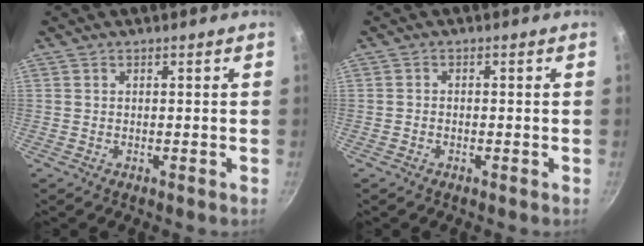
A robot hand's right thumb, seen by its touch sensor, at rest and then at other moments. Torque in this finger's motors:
{"motor_torque": [-0.15, -0.02, -0.20, -0.18, -0.02]}